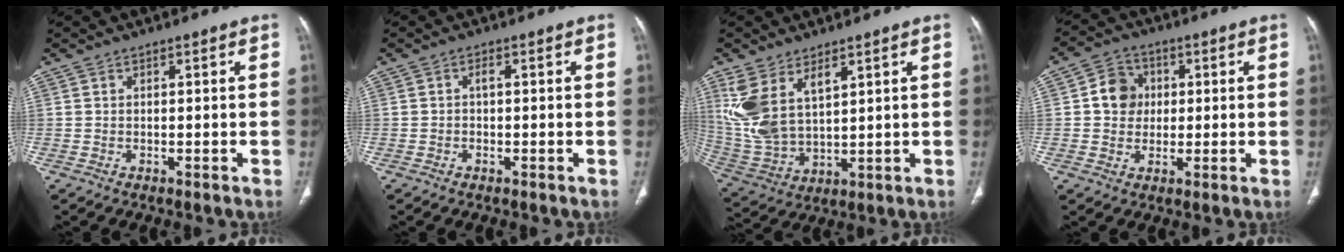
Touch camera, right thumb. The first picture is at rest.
{"total": 1.2, "force": [-0.1, 0.7, 0.9], "torque": [-0.012, 0.004, -0.004]}
{"total": 12.4, "force": [5.7, 6.5, 8.9], "torque": [-0.183, -0.018, 0.135]}
{"total": 6.7, "force": [0.8, 5.9, 3.1], "torque": [-0.026, 0.006, 0.007]}